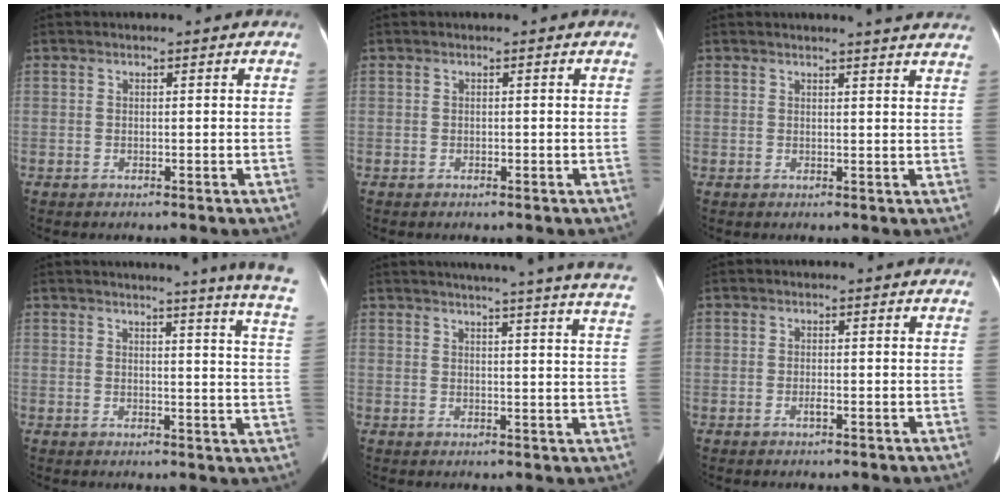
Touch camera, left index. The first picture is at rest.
{"total": 0.0}
{"total": 8.7, "force": [8.2, 0.0, 3.0], "torque": [-0.032, -0.012, 0.070]}
{"total": 13.3, "force": [11.4, -1.7, 6.7], "torque": [-0.080, -0.080, 0.105]}
{"total": 24.0, "force": [21.7, -0.6, 10.4], "torque": [-0.146, -0.057, 0.246]}
{"total": 0.8, "force": [-0.4, 0.1, 0.7], "torque": [-0.016, -0.002, -0.004]}